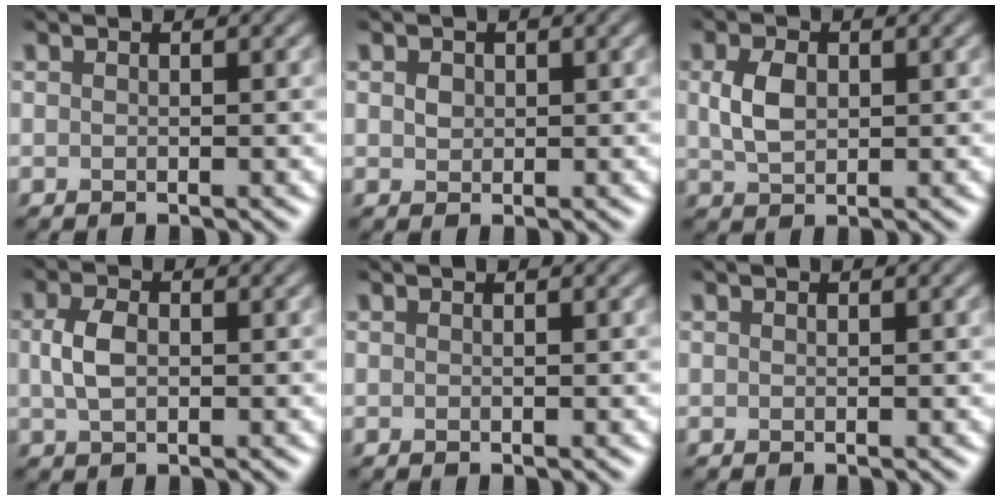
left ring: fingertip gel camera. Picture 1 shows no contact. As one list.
[{"total": 1.0, "force": [0.3, 0.9, 0.5], "torque": [-0.010, 0.001, 0.004]}, {"total": 2.9, "force": [0.5, 1.9, 2.2], "torque": [-0.052, 0.002, 0.012]}, {"total": 2.6, "force": [0.1, 1.6, 2.1], "torque": [-0.049, 0.002, 0.001]}, {"total": 0.0}, {"total": 0.0}]